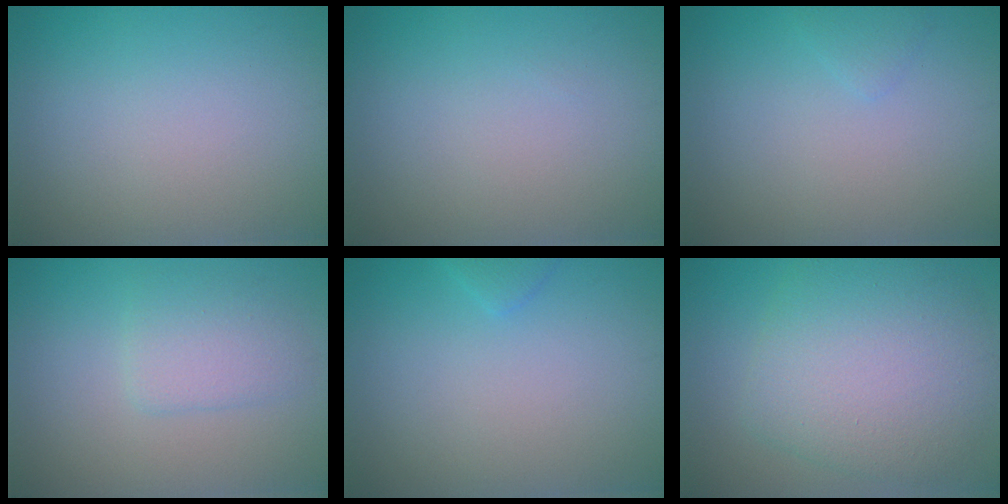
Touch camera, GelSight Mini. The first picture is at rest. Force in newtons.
{"total": 0.0}
{"total": 0.7, "press": 0.7, "slide": 0.0}
{"total": 2.4, "press": 2.3, "slide": 0.5}
{"total": 1.0, "press": 1.0, "slide": 0.1}
{"total": 7.0, "press": 7.0, "slide": 0.2}